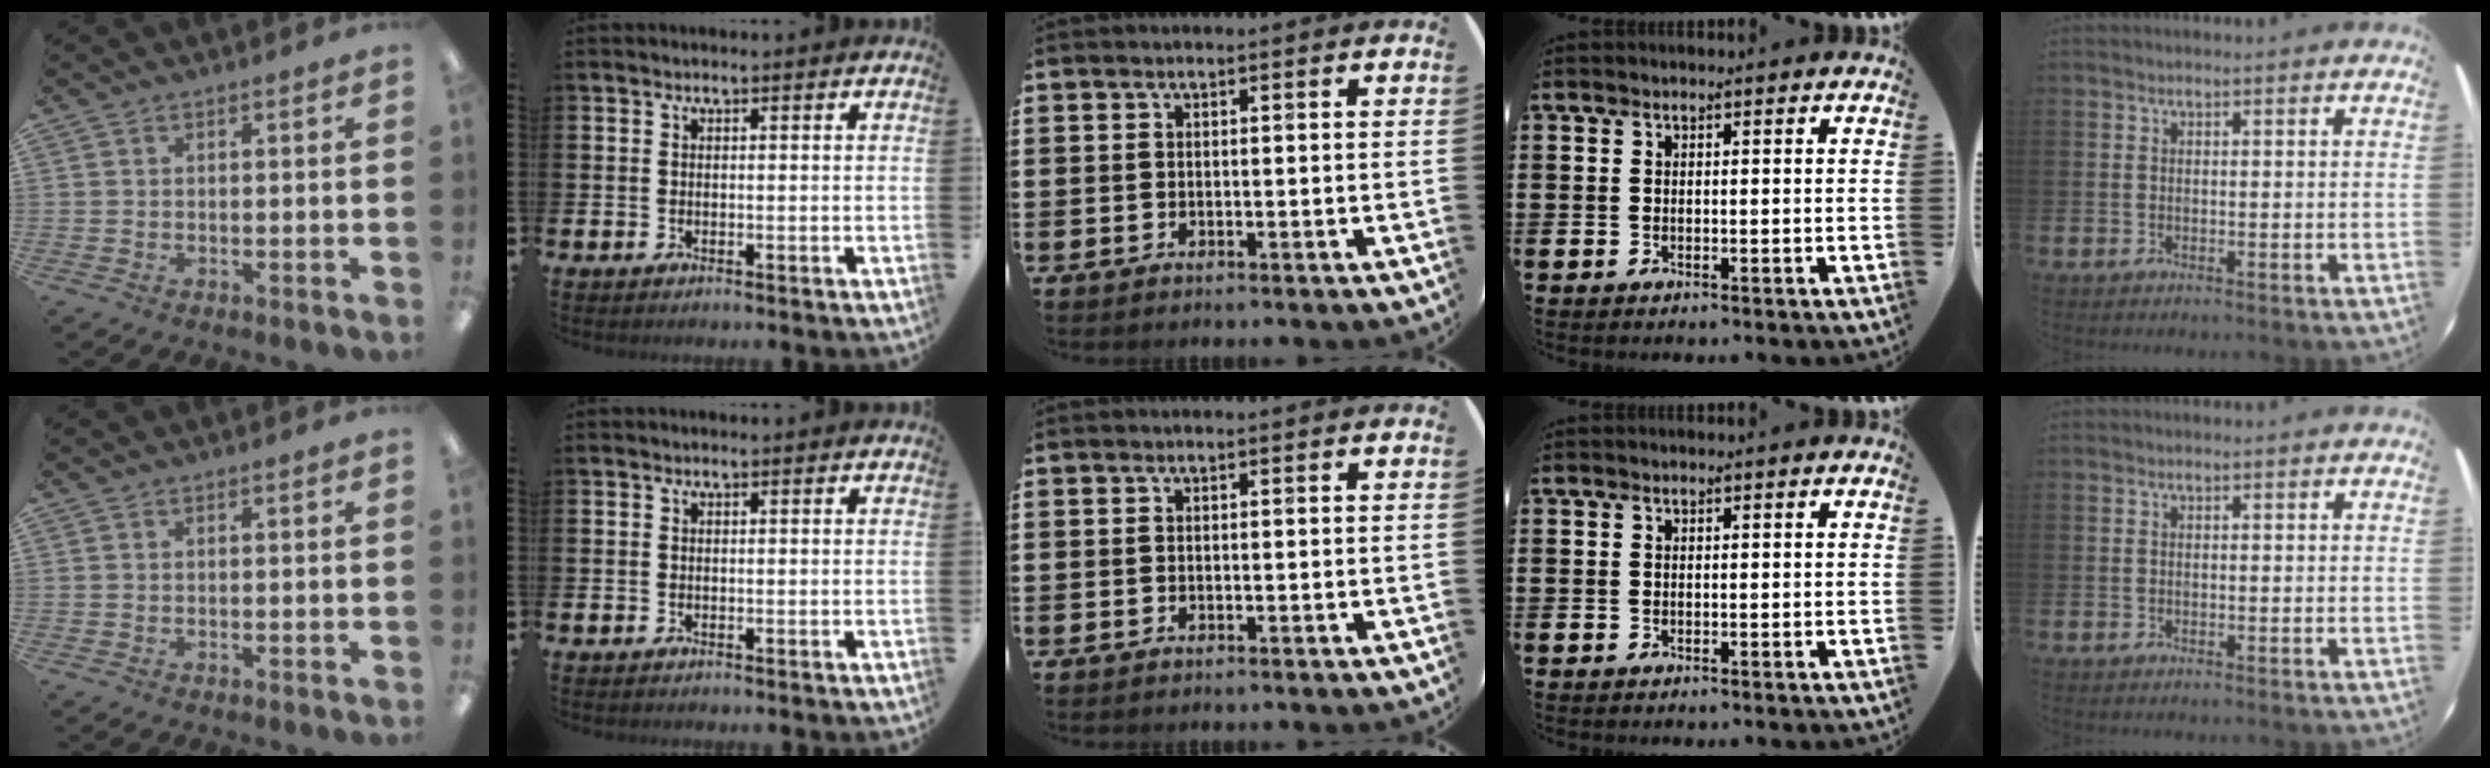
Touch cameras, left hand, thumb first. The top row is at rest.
{}